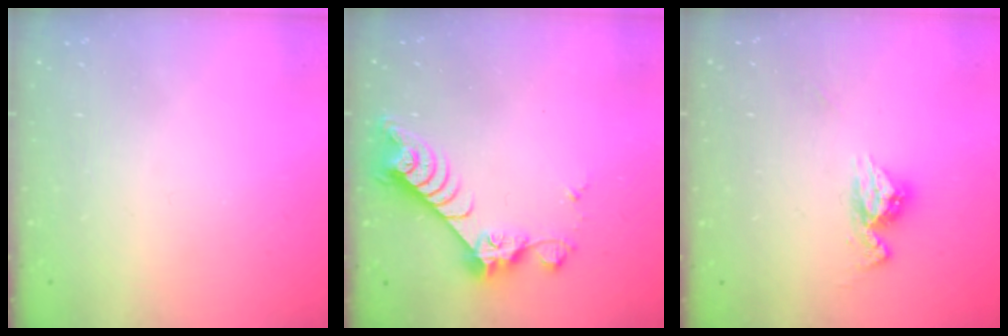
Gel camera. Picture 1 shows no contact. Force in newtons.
{"total": 8.1, "press": 8.1, "slide": 0.7}
{"total": 8.7, "press": 8.6, "slide": 0.7}